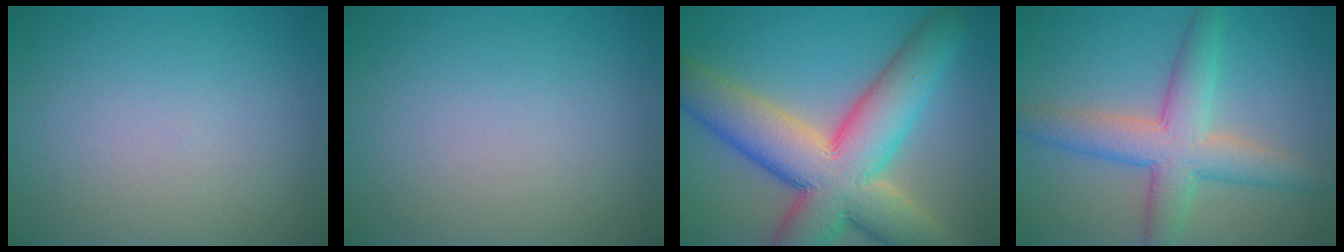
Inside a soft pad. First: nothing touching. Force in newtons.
{"total": 0.0}
{"total": 13.2, "press": 13.2, "slide": 0.8}
{"total": 5.9, "press": 5.9, "slide": 0.2}